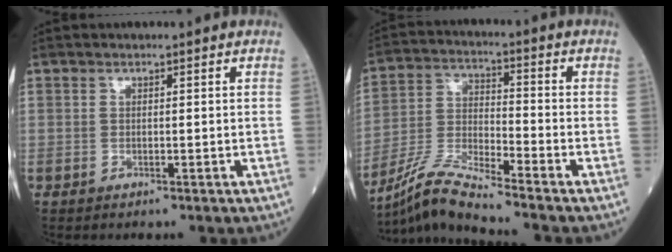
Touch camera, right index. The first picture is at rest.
{"total": 9.2, "force": [-8.4, -1.7, 3.4], "torque": [-0.083, -0.018, -0.164]}